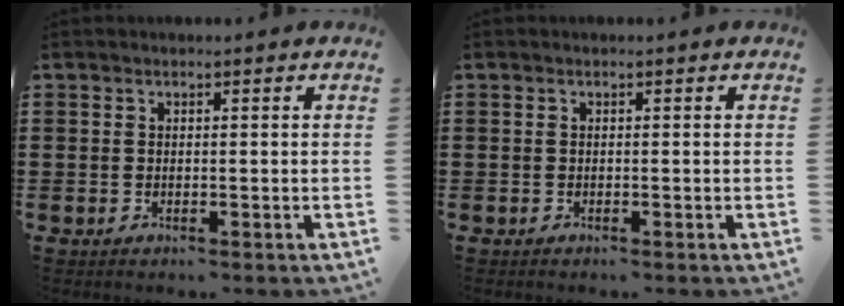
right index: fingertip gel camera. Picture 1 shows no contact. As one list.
[{"total": 0.0}]